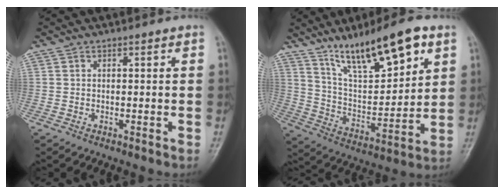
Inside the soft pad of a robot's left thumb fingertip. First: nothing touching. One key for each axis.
{"total": 17.5, "fx": 10.8, "fy": 5.2, "fz": 12.7, "tx": -0.185, "ty": -0.049, "tz": 0.200}